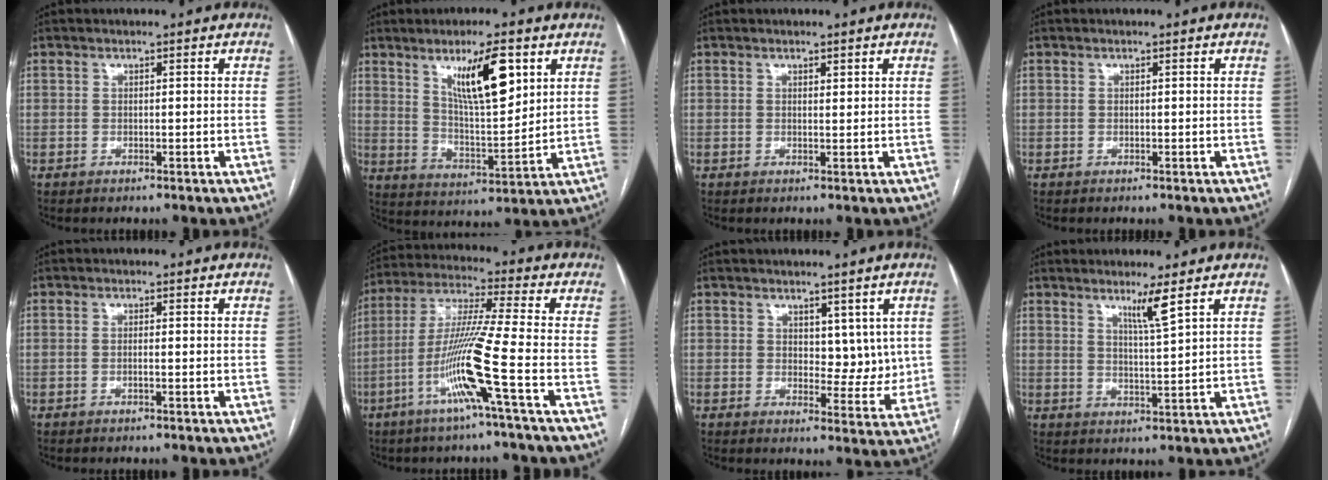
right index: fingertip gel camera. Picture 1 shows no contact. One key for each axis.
{"total": 11.5, "fx": 5.6, "fy": 2.3, "fz": 9.8, "tx": -0.172, "ty": -0.003, "tz": 0.104}
{"total": 0.7, "fx": 0.7, "fy": 0.0, "fz": 0.4, "tx": -0.008, "ty": -0.003, "tz": 0.011}
{"total": 0.0}
{"total": 0.7, "fx": -0.3, "fy": 0.0, "fz": 0.7, "tx": -0.014, "ty": 0.001, "tz": -0.004}
{"total": 12.6, "fx": -4.9, "fy": -2.2, "fz": 11.4, "tx": -0.228, "ty": -0.010, "tz": -0.100}
{"total": 5.3, "fx": 2.1, "fy": 3.1, "fz": 3.7, "tx": -0.037, "ty": -0.002, "tz": 0.034}
{"total": 3.9, "fx": 2.6, "fy": -1.2, "fz": 2.6, "tx": -0.050, "ty": -0.015, "tz": 0.051}